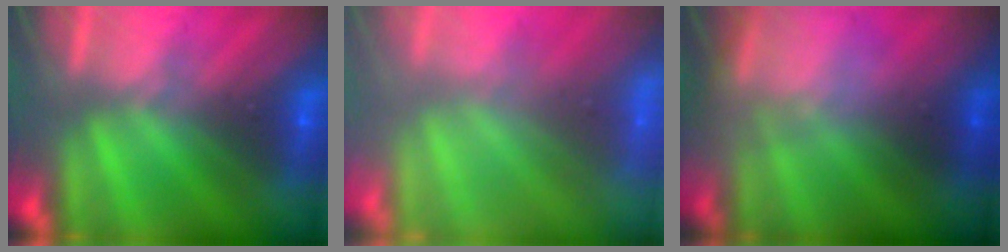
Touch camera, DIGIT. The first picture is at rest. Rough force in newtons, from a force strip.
{"total": 8.2}
{"total": 7.1}